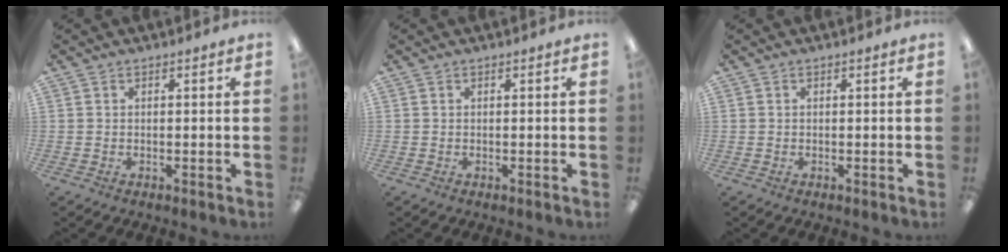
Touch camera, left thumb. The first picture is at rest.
{"total": 0.0}
{"total": 0.0}